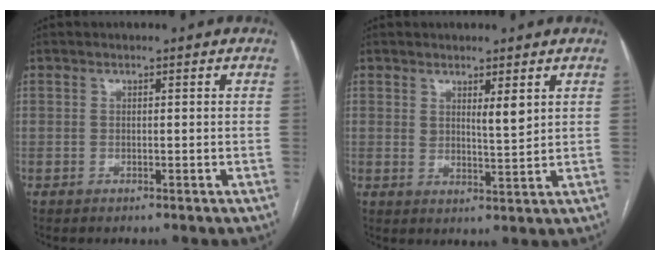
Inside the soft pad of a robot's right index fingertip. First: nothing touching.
{"total": 3.4, "force": [1.9, 0.5, 2.8], "torque": [-0.049, -0.009, 0.035]}